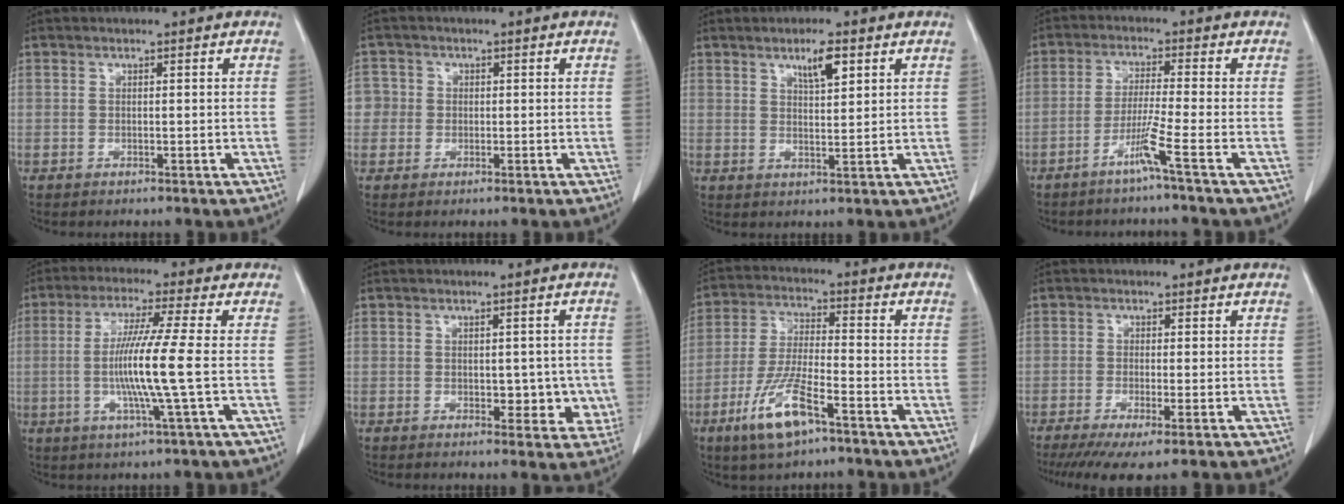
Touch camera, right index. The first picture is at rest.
{"total": 3.0, "force": [-0.1, 3.0, 0.0], "torque": [0.015, 0.010, -0.005]}
{"total": 4.5, "force": [2.5, 0.7, 3.6], "torque": [-0.060, -0.001, 0.041]}
{"total": 4.5, "force": [-2.6, -1.5, 3.3], "torque": [-0.068, -0.005, -0.059]}
{"total": 9.8, "force": [-0.9, -1.7, 9.6], "torque": [-0.188, -0.011, -0.021]}
{"total": 4.9, "force": [-0.5, 3.1, 3.8], "torque": [-0.028, 0.008, 0.002]}
{"total": 10.1, "force": [-5.7, 2.2, 8.1], "torque": [-0.166, -0.014, -0.108]}
{"total": 5.7, "force": [-3.4, 0.6, 4.5], "torque": [-0.067, -0.015, -0.061]}